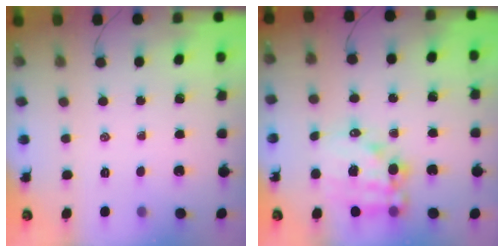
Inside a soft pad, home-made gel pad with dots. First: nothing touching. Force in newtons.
{"total": 14.2, "press": 13.8, "slide": 3.4}